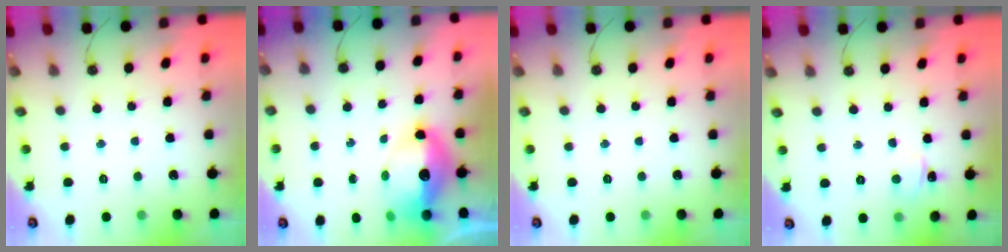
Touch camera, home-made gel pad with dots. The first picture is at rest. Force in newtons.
{"total": 11.5, "press": 11.4, "slide": 1.5}
{"total": 0.0}
{"total": 1.9, "press": 1.9, "slide": 0.2}